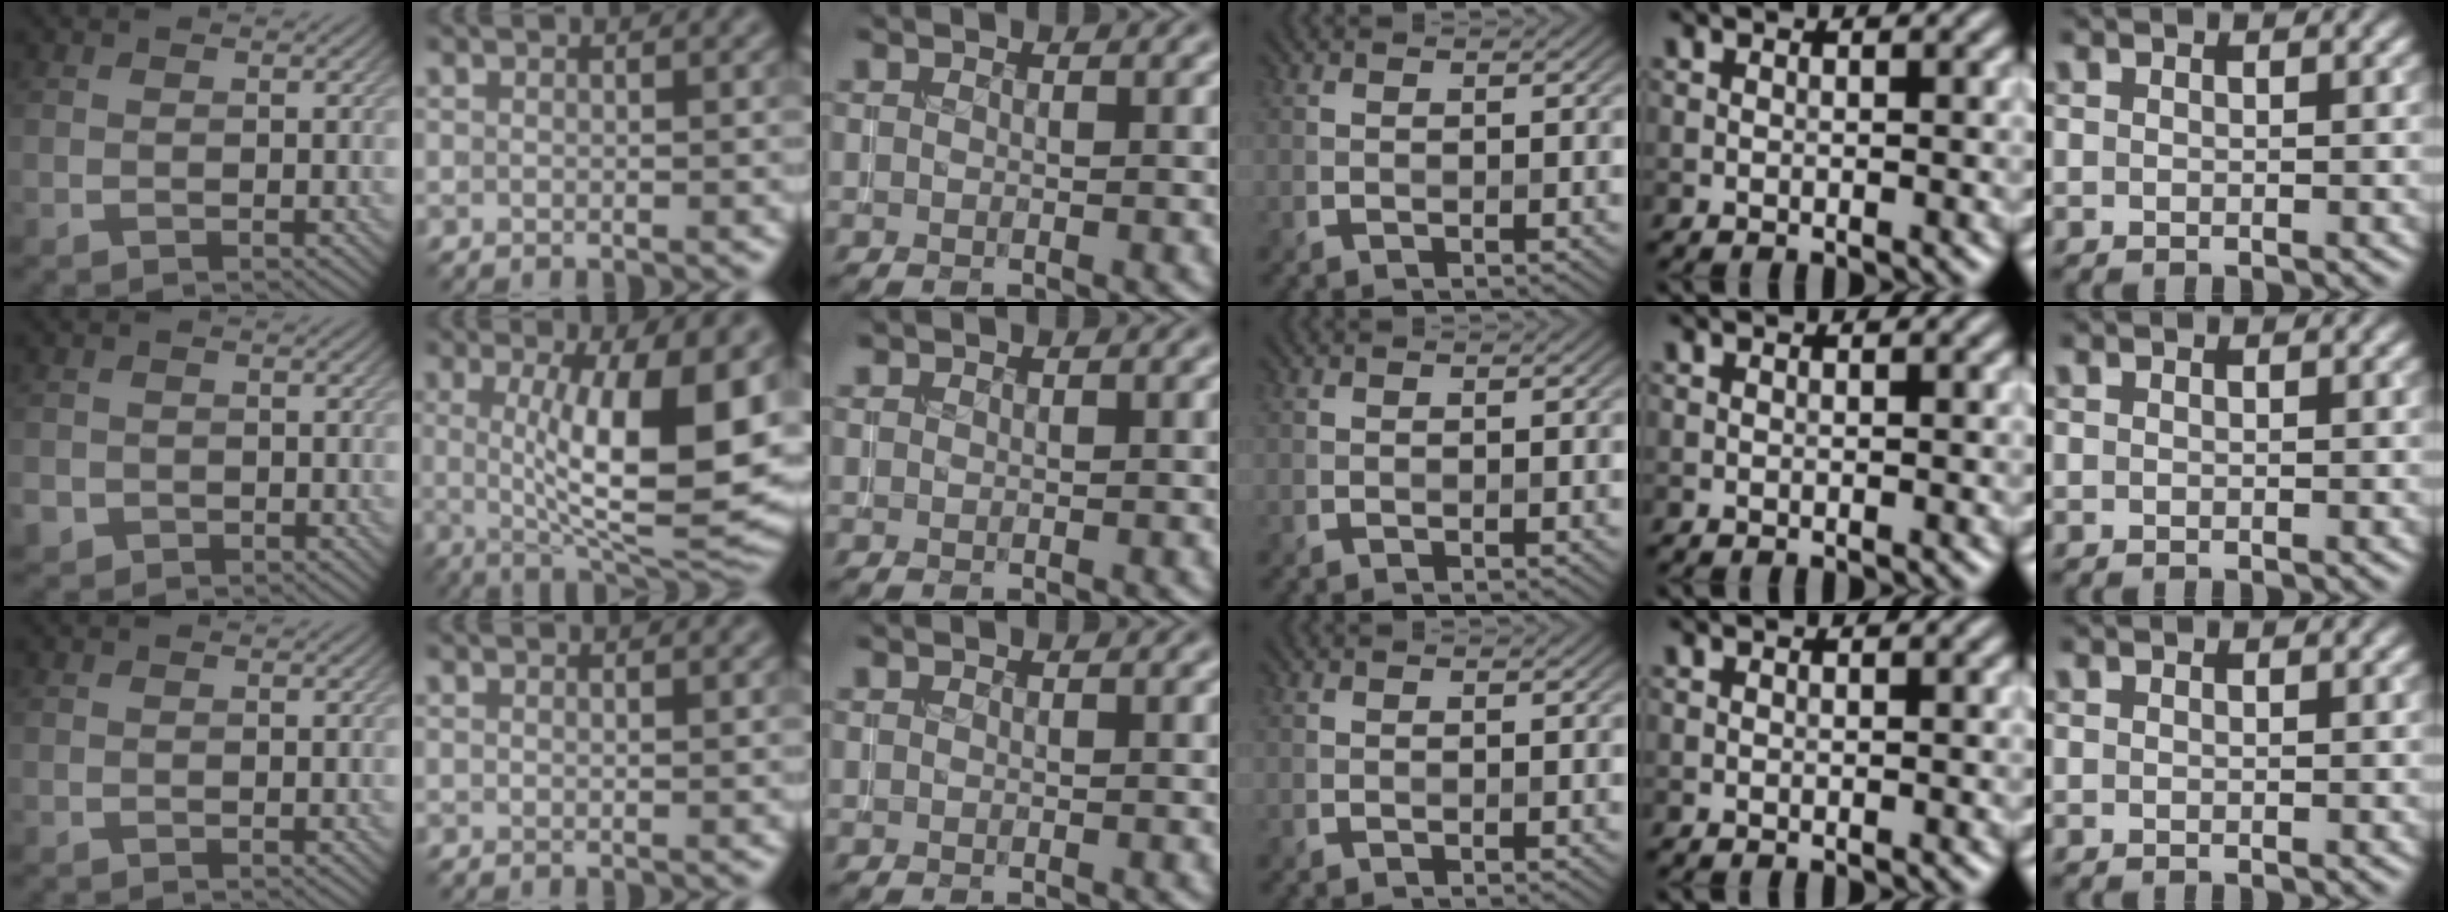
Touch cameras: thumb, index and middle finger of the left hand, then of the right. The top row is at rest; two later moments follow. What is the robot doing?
{"motion": "insert", "object": "coin"}